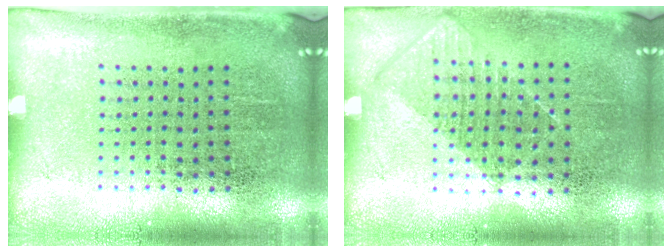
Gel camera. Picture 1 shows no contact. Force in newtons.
{"total": 0.8, "press": 0.7, "slide": 0.4}